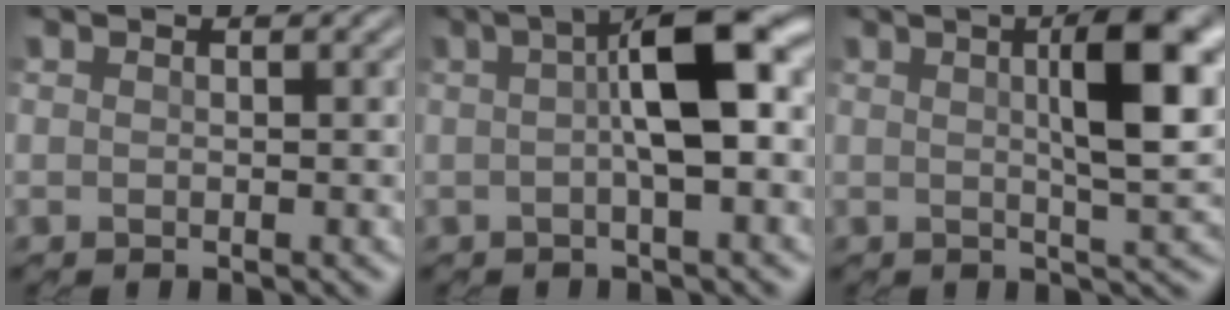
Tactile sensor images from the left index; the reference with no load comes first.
{"total": 8.0, "force": [1.3, 2.2, 7.6], "torque": [-0.131, 0.021, 0.016]}
{"total": 7.0, "force": [2.0, 1.4, 6.6], "torque": [-0.102, 0.013, 0.032]}